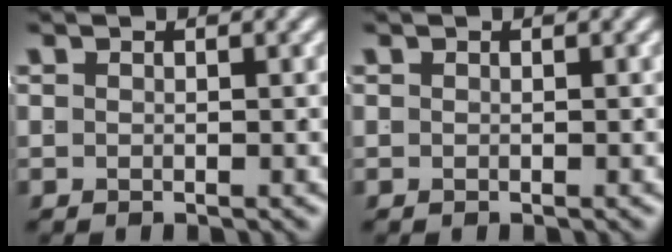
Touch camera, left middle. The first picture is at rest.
{"total": 0.0}